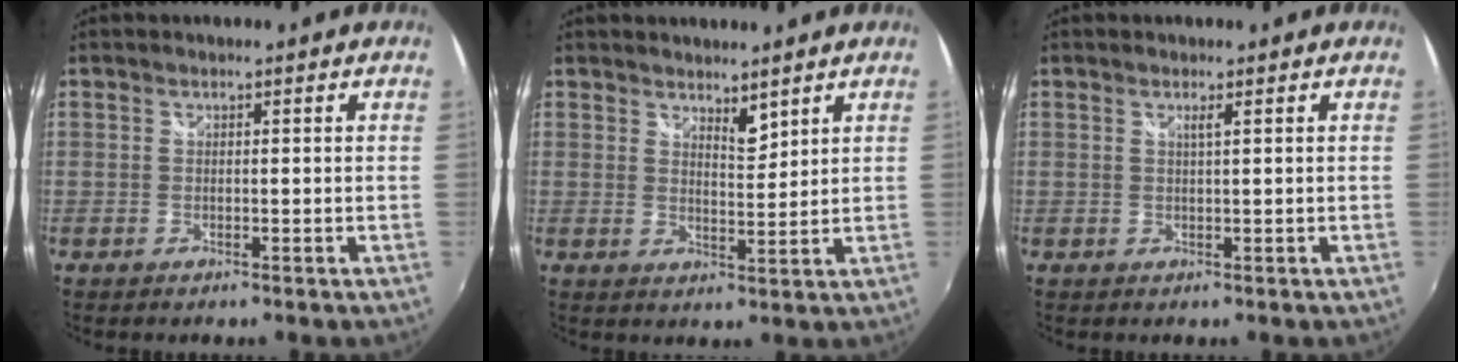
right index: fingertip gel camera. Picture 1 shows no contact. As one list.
[{"total": 3.3, "force": [2.8, 0.9, 1.6], "torque": [-0.023, -0.001, 0.045]}, {"total": 0.9, "force": [0.4, -0.3, 0.8], "torque": [-0.015, -0.001, 0.006]}]